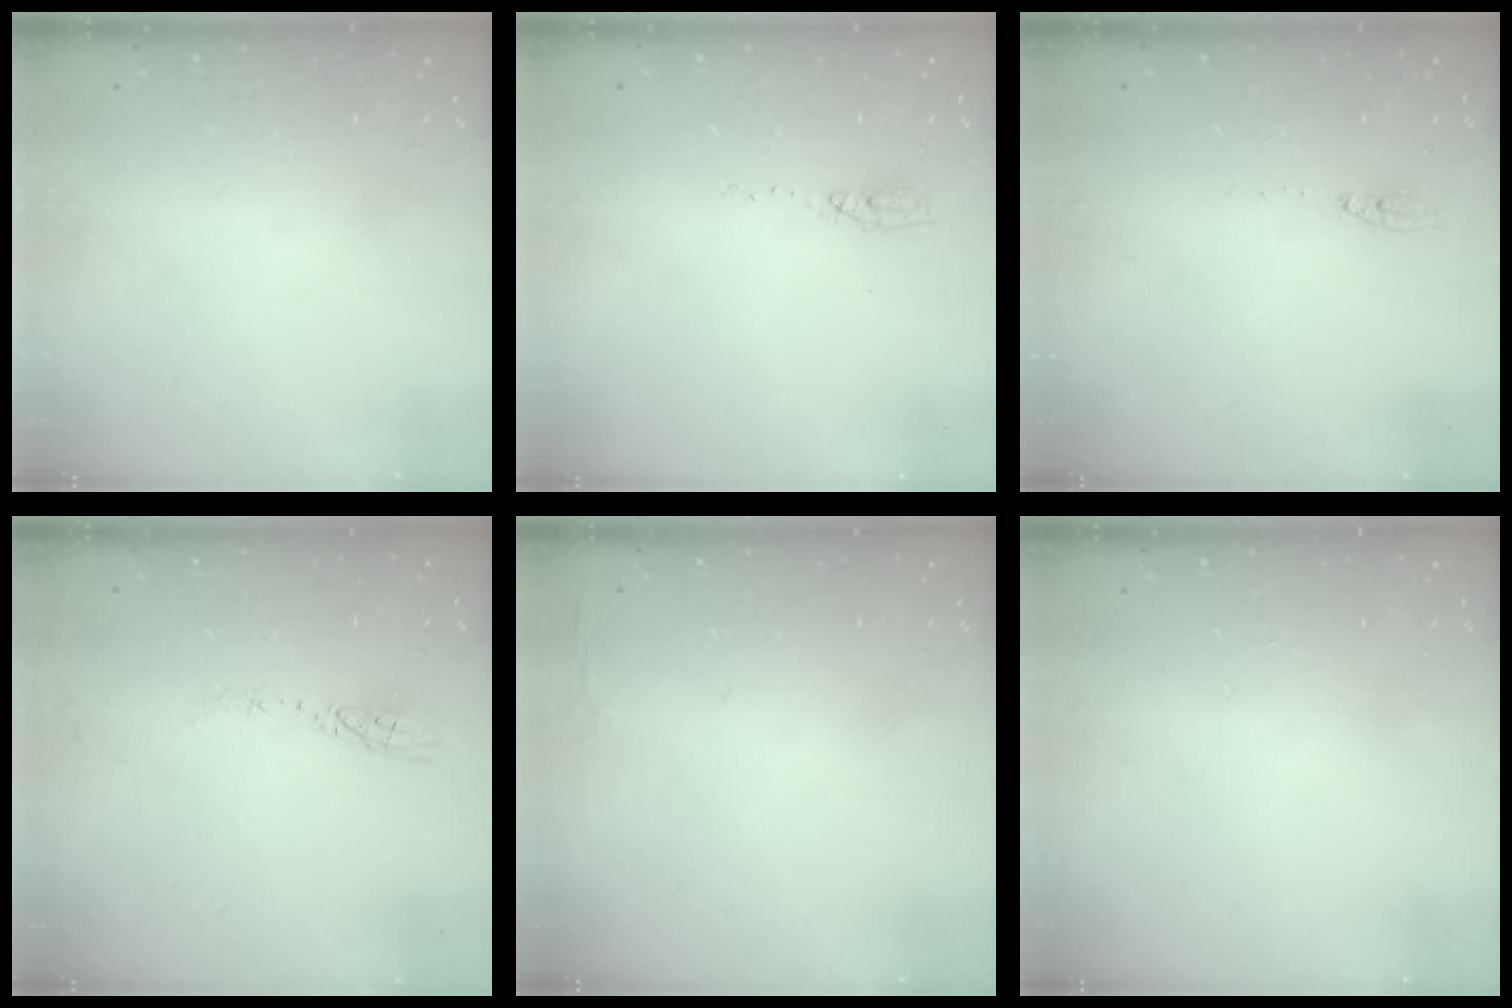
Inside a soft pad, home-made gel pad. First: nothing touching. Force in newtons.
{"total": 4.0, "press": 3.9, "slide": 1.2}
{"total": 4.1, "press": 4.1, "slide": 0.4}
{"total": 3.7, "press": 3.6, "slide": 0.3}
{"total": 2.8, "press": 2.6, "slide": 0.9}
{"total": 0.0}